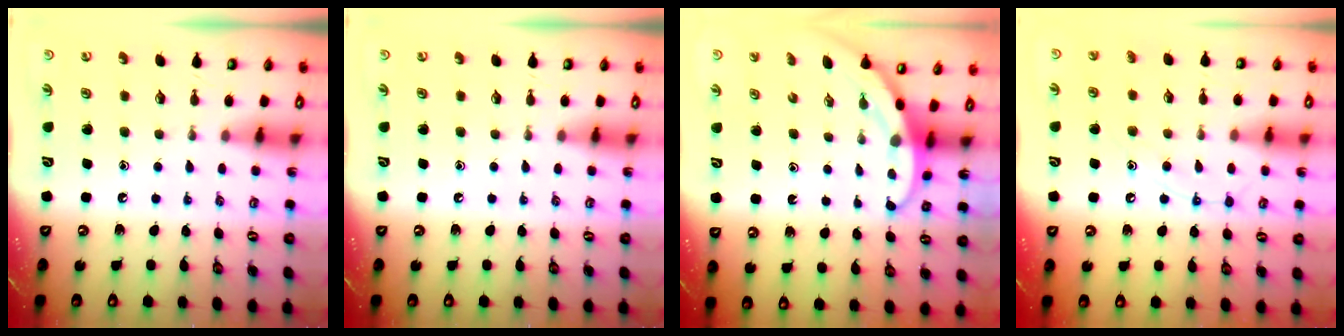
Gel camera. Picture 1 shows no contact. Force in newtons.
{"total": 0.0}
{"total": 3.2, "press": 3.2, "slide": 0.1}
{"total": 10.2, "press": 10.2, "slide": 1.0}